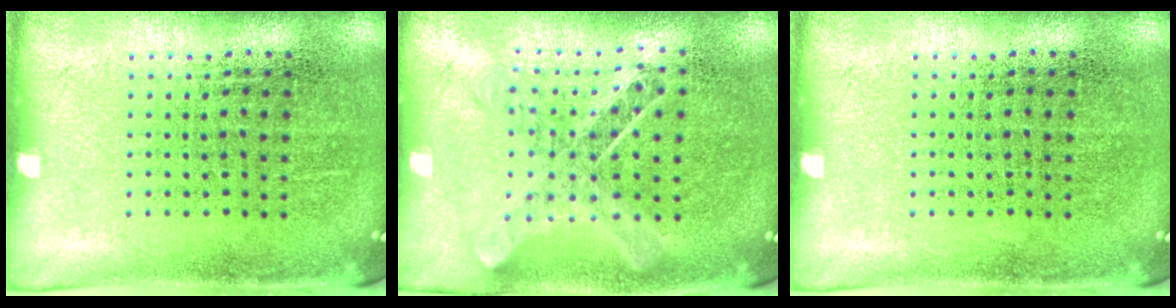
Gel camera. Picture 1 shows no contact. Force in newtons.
{"total": 0.9, "press": 0.9, "slide": 0.0}
{"total": 0.0}